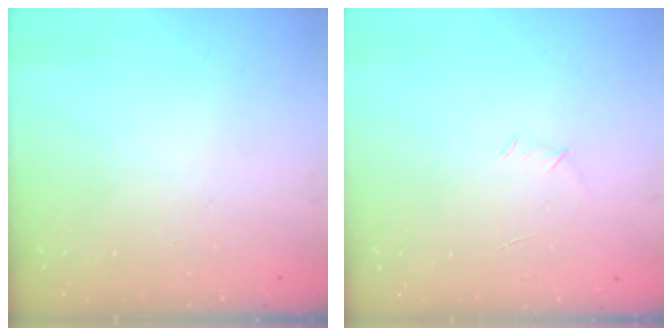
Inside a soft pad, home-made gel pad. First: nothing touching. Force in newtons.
{"total": 3.5, "press": 3.4, "slide": 0.9}